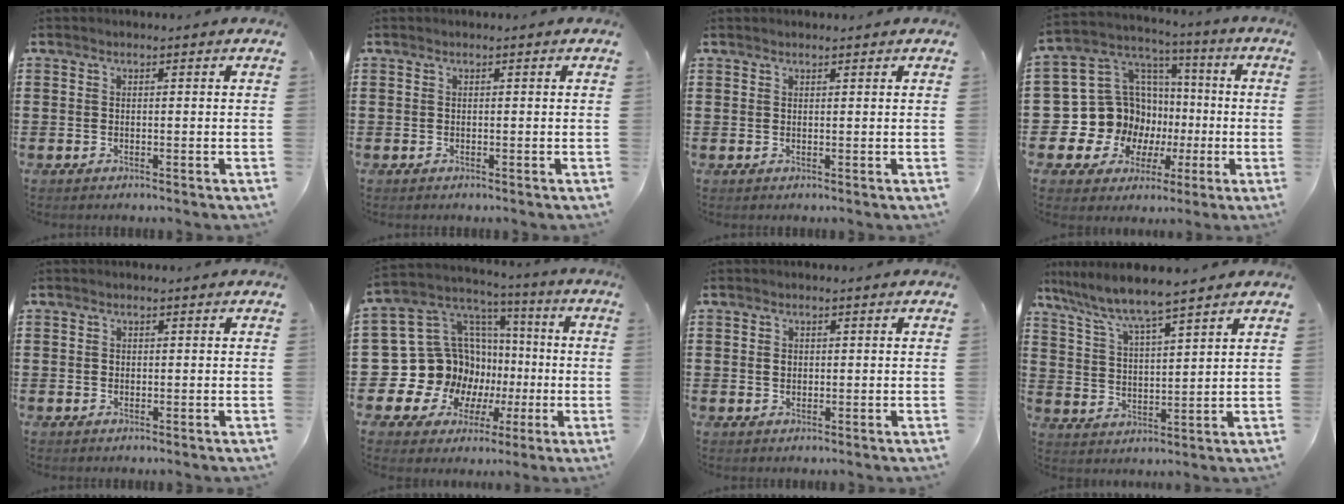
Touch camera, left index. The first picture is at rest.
{"total": 0.0}
{"total": 0.7, "force": [0.7, 0.1, 0.1], "torque": [-0.004, 0.001, 0.014]}
{"total": 14.5, "force": [-2.0, 13.6, 4.5], "torque": [-0.140, -0.026, -0.006]}
{"total": 0.6, "force": [0.2, 0.5, 0.2], "torque": [-0.006, 0.003, 0.004]}
{"total": 17.1, "force": [-2.3, 15.6, 6.5], "torque": [-0.171, -0.038, 0.002]}
{"total": 1.3, "force": [0.3, 1.0, 0.8], "torque": [-0.019, 0.006, 0.004]}
{"total": 5.8, "force": [5.2, -0.2, 2.5], "torque": [-0.073, -0.031, 0.085]}